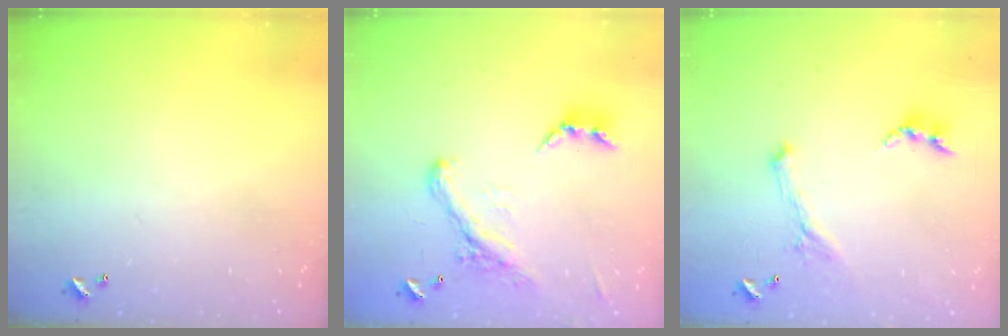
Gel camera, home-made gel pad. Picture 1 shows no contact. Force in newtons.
{"total": 4.4, "press": 4.2, "slide": 1.3}
{"total": 1.6, "press": 1.5, "slide": 0.4}